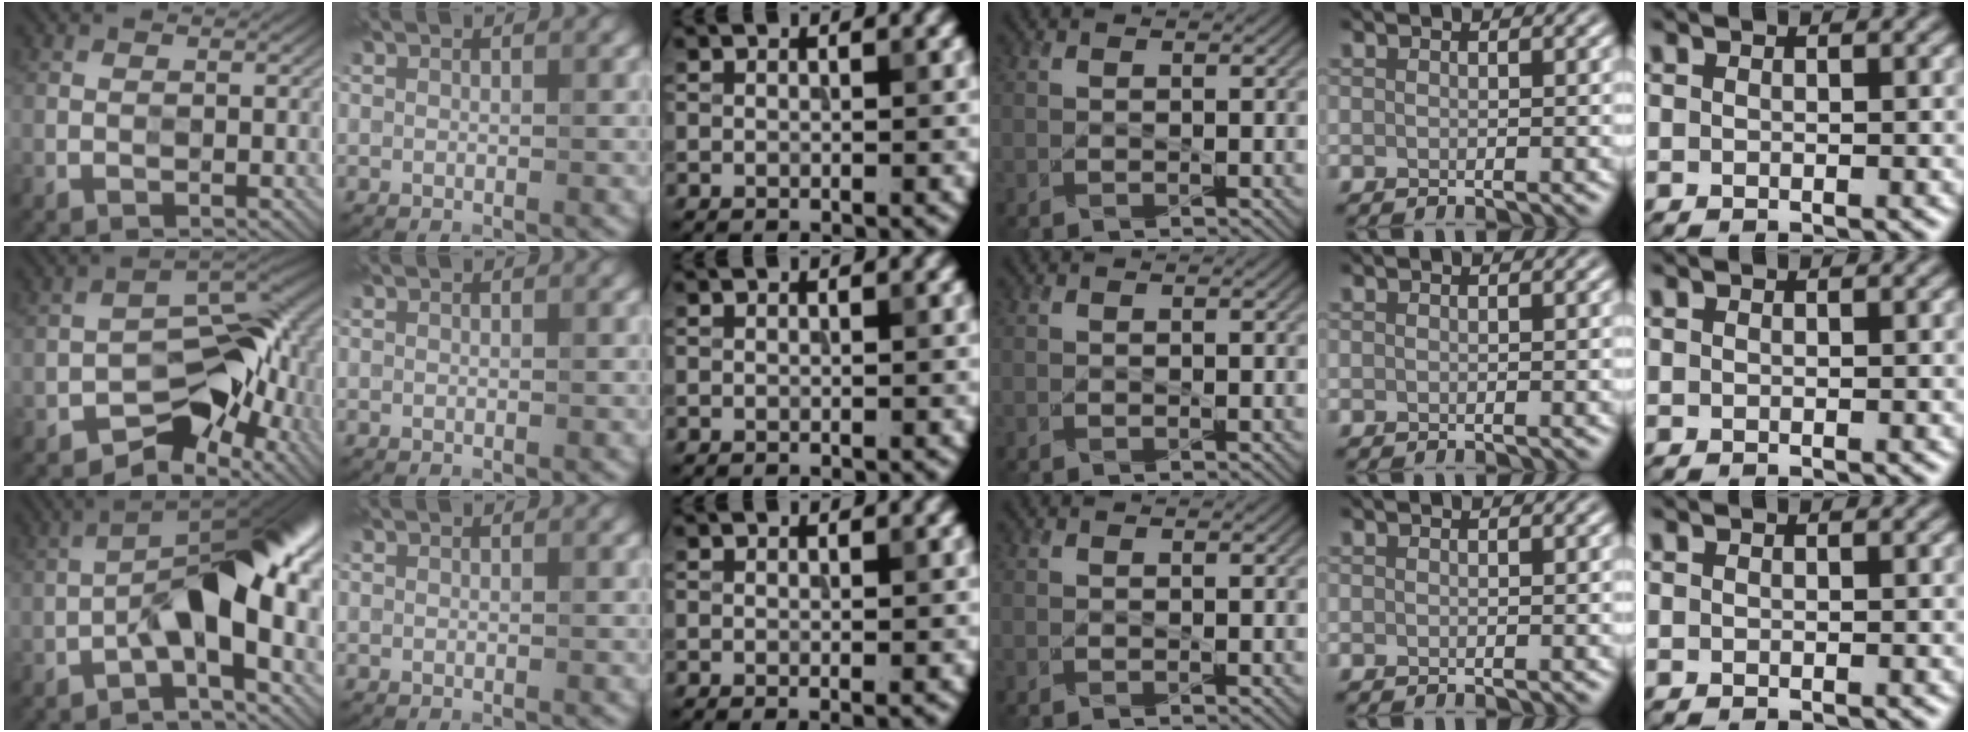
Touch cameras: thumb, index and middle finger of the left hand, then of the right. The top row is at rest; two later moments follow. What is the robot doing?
{"motion": "wipe", "object": "mirror"}